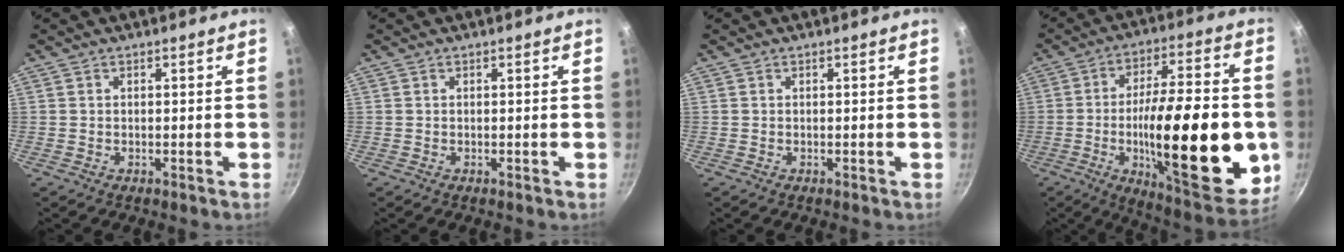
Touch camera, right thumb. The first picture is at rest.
{"total": 0.0}
{"total": 0.0}
{"total": 29.8, "force": [-5.1, 9.6, 27.7], "torque": [-0.391, 0.005, -0.073]}